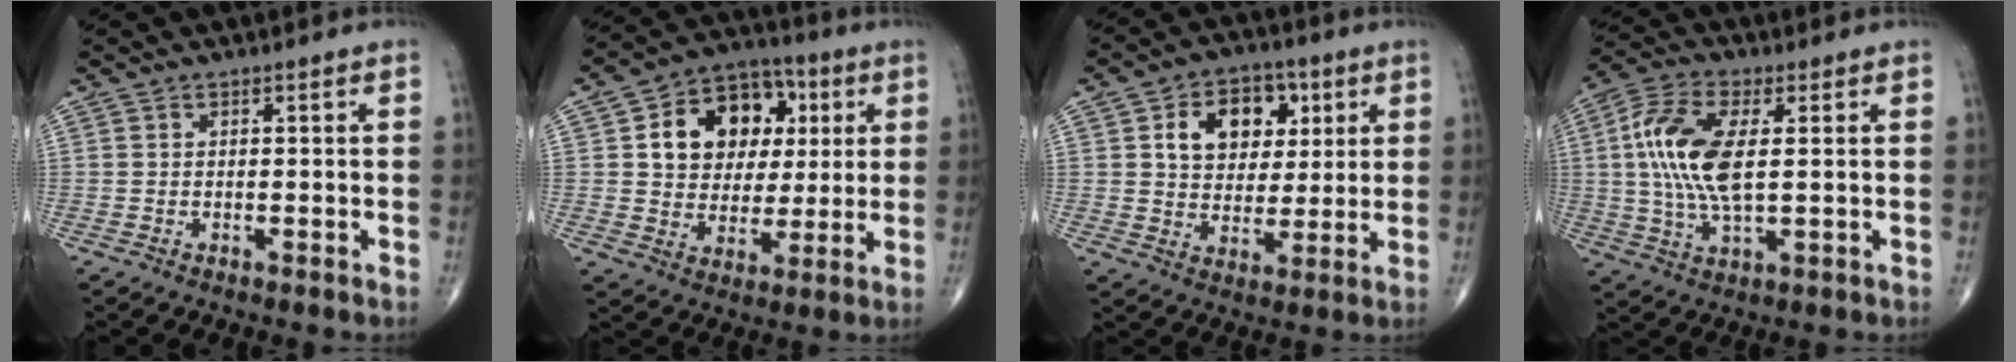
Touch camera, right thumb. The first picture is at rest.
{"total": 15.9, "force": [4.0, 12.3, 9.3], "torque": [-0.105, 0.007, 0.065]}
{"total": 12.6, "force": [4.1, 9.2, 7.6], "torque": [-0.075, -0.003, 0.067]}
{"total": 13.5, "force": [1.7, 5.7, 12.1], "torque": [-0.263, 0.002, 0.032]}